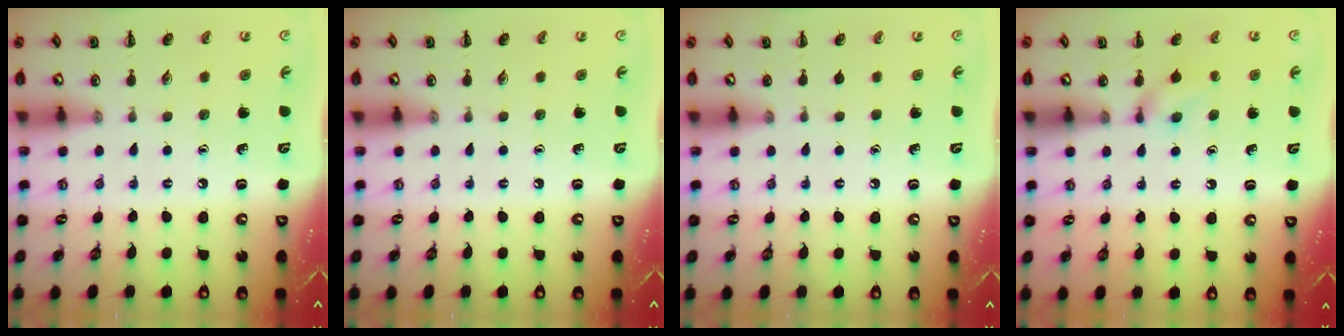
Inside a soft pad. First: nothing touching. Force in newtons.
{"total": 0.0}
{"total": 0.0}
{"total": 6.0, "press": 5.6, "slide": 1.9}